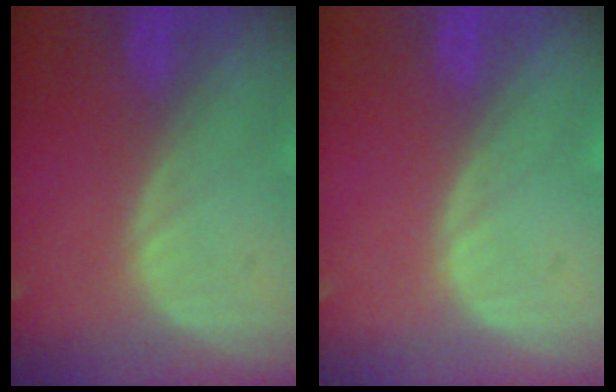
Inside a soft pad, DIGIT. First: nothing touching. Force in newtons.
{"total": 0.0}